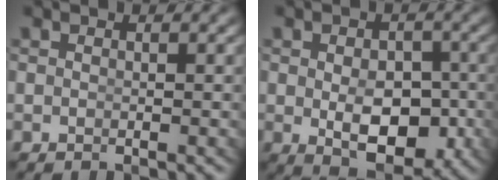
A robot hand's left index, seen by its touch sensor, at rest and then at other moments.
{"total": 6.5, "force": [-1.3, 3.6, 5.2], "torque": [-0.075, -0.036, -0.005]}